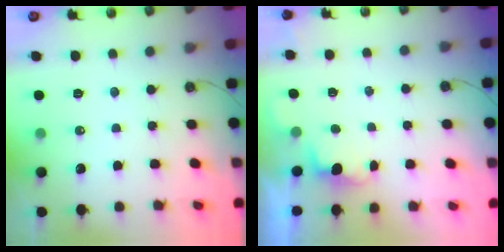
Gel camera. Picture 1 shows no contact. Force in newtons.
{"total": 0.7, "press": 0.2, "slide": 0.7}